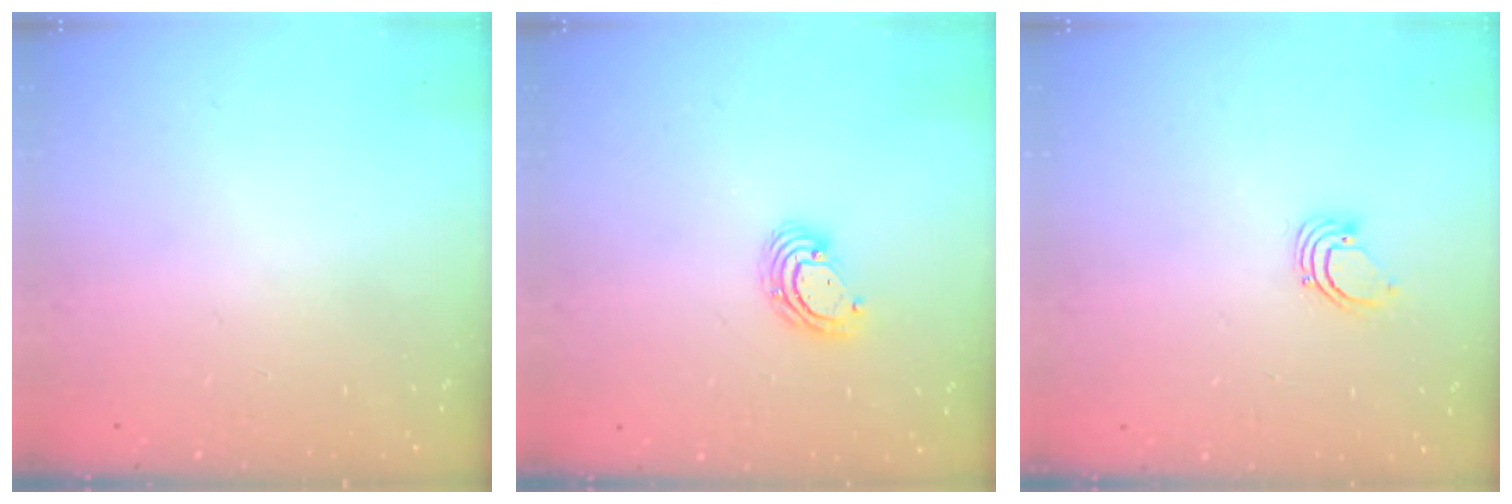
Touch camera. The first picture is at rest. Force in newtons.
{"total": 5.2, "press": 5.2, "slide": 0.3}
{"total": 2.2, "press": 2.2, "slide": 0.2}